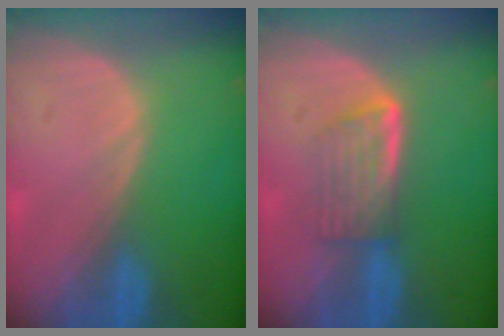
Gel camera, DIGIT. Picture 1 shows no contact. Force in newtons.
{"total": 5.9, "press": 5.0, "slide": 3.1}